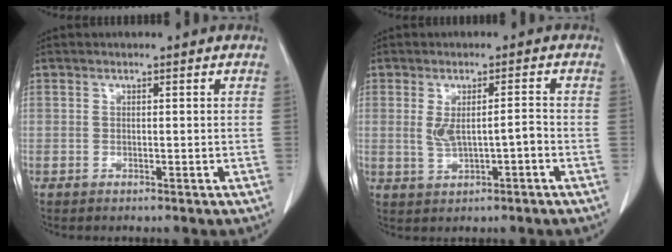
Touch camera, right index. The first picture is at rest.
{"total": 4.4, "force": [-0.5, 1.2, 4.2], "torque": [-0.075, 0.008, 0.003]}